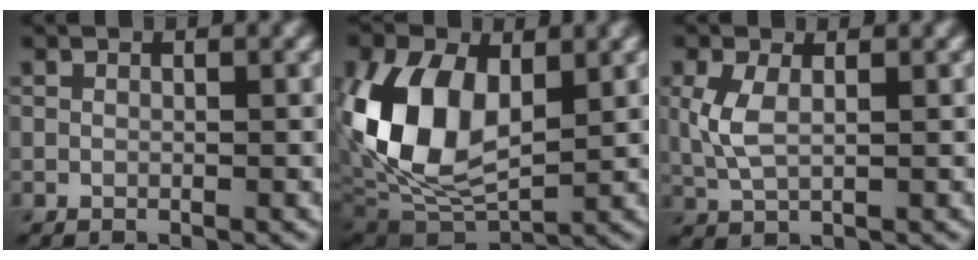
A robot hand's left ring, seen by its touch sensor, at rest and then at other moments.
{"total": 9.5, "force": [1.6, 5.9, 7.2], "torque": [-0.156, -0.006, 0.029]}
{"total": 3.0, "force": [0.5, 1.5, 2.6], "torque": [-0.065, 0.000, 0.013]}